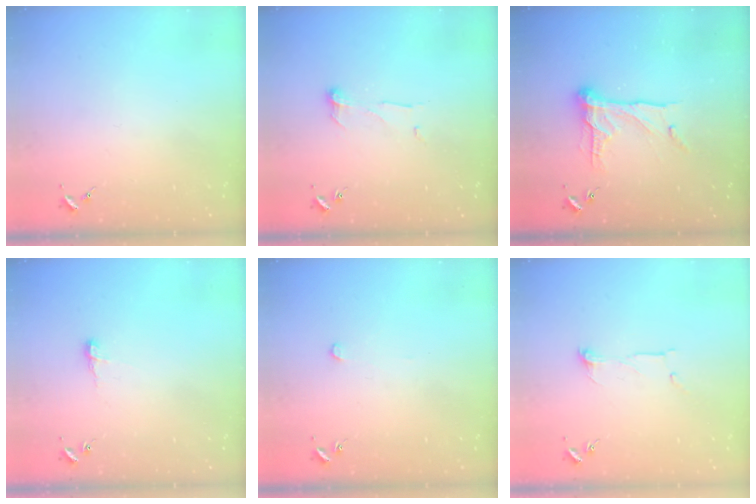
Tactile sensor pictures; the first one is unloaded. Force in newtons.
{"total": 6.5, "press": 6.5, "slide": 0.3}
{"total": 14.2, "press": 14.2, "slide": 1.0}
{"total": 5.7, "press": 5.6, "slide": 0.6}
{"total": 2.9, "press": 2.9, "slide": 0.1}
{"total": 5.6, "press": 5.6, "slide": 0.2}